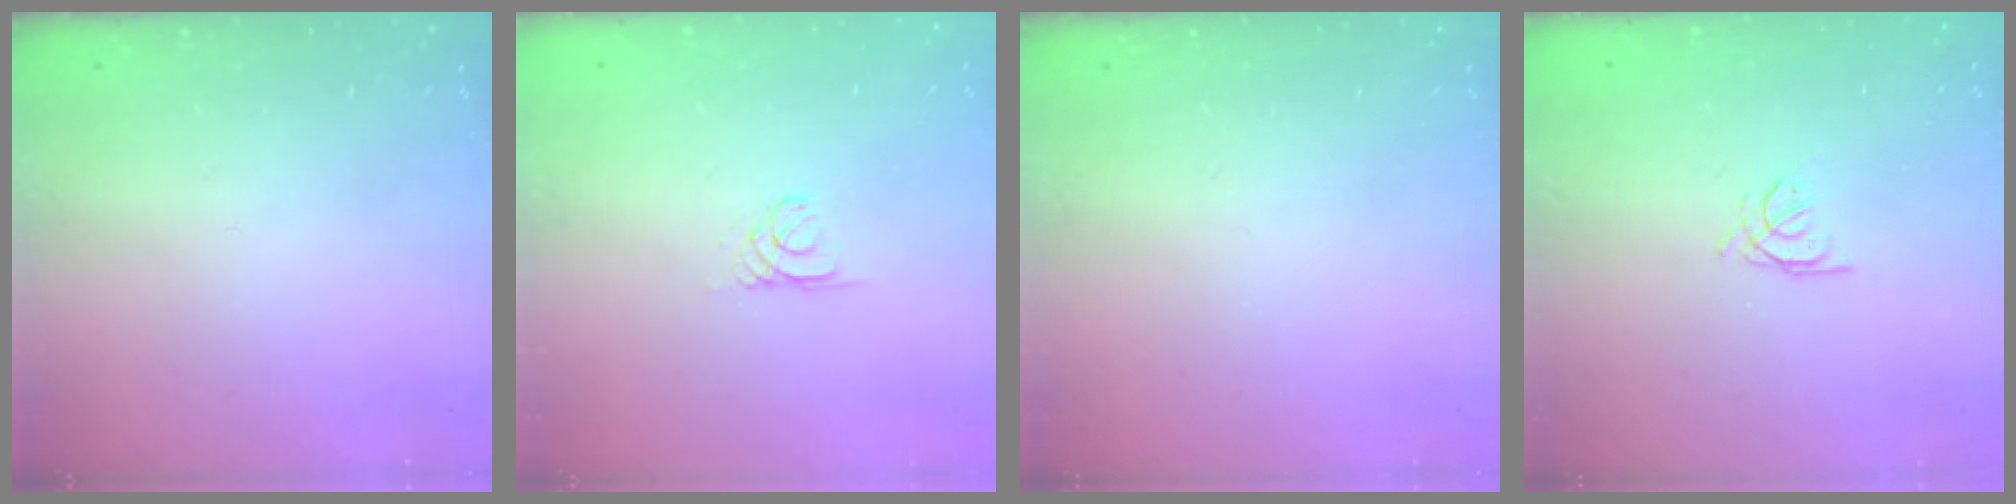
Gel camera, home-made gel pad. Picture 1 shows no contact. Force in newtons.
{"total": 0.8, "press": 0.8, "slide": 0.1}
{"total": 0.0}
{"total": 1.9, "press": 1.8, "slide": 0.5}